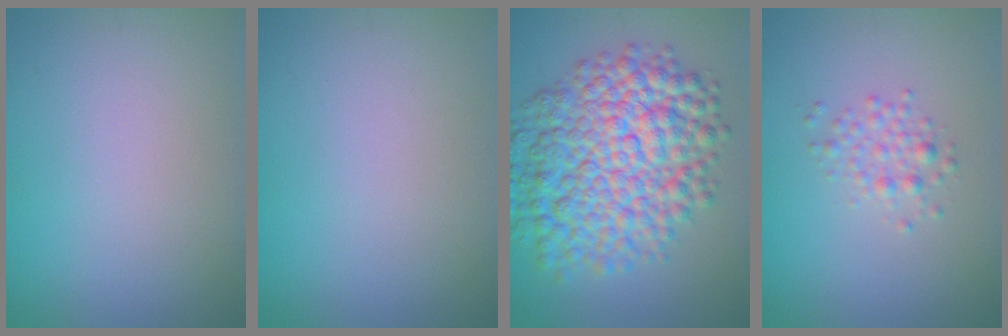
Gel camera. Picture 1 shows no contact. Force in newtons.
{"total": 0.0}
{"total": 10.9, "press": 10.9, "slide": 0.2}
{"total": 1.7, "press": 1.7, "slide": 0.1}